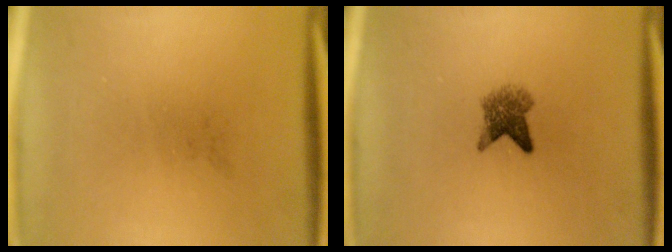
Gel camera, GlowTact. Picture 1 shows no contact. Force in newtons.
{"total": 3.3}